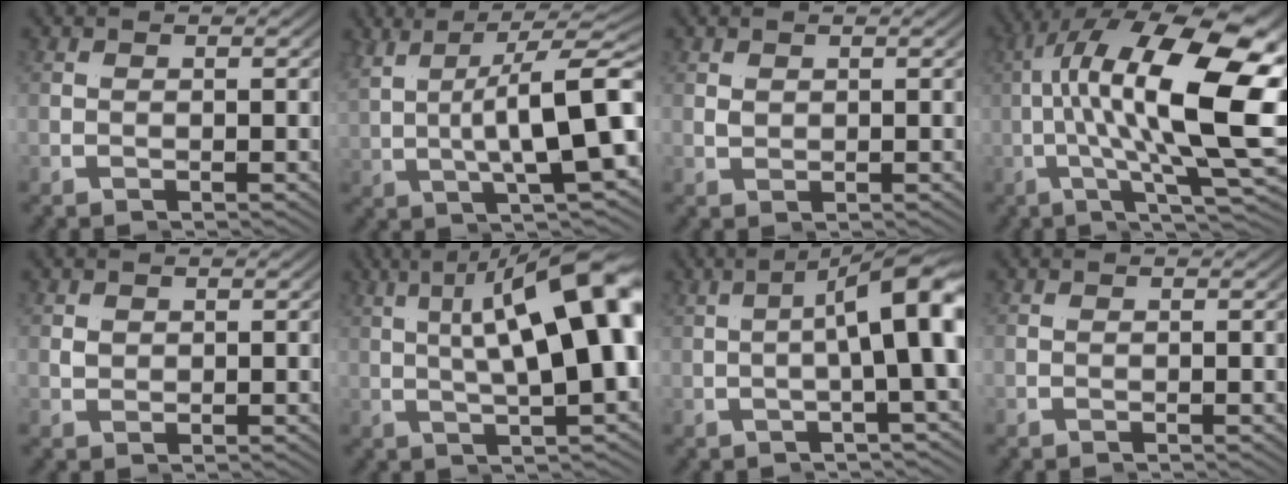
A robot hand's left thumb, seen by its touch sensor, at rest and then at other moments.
{"total": 6.2, "force": [-0.5, -1.4, 6.1], "torque": [-0.098, 0.030, -0.007]}
{"total": 0.6, "force": [0.6, 0.0, 0.0], "torque": [-0.001, 0.002, 0.007]}
{"total": 14.1, "force": [0.4, 1.9, 13.9], "torque": [-0.213, 0.021, -0.010]}
{"total": 0.7, "force": [0.6, 0.3, 0.1], "torque": [-0.004, 0.002, 0.007]}
{"total": 10.5, "force": [1.3, 0.6, 10.4], "torque": [-0.125, 0.048, -0.003]}
{"total": 8.1, "force": [-0.6, 0.6, 8.0], "torque": [-0.102, 0.023, -0.017]}
{"total": 0.0}